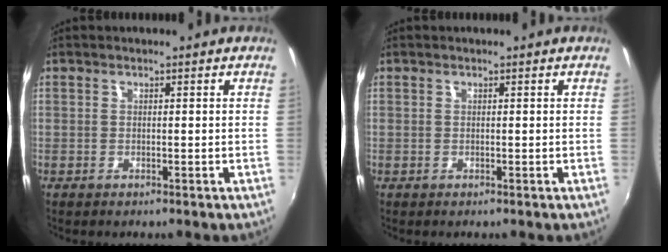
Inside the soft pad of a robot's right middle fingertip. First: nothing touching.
{"total": 0.0}